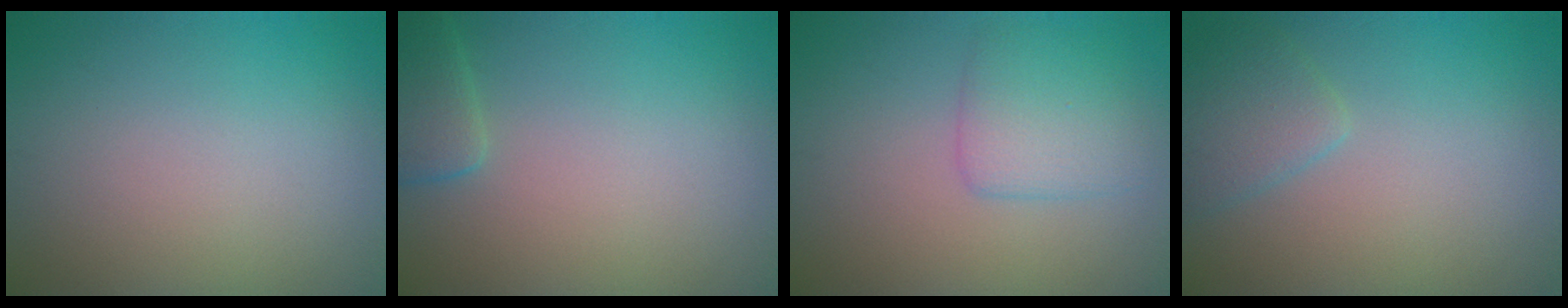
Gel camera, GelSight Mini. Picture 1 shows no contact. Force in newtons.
{"total": 2.3, "press": 2.3, "slide": 0.2}
{"total": 2.8, "press": 2.8, "slide": 0.2}
{"total": 2.5, "press": 2.5, "slide": 0.2}